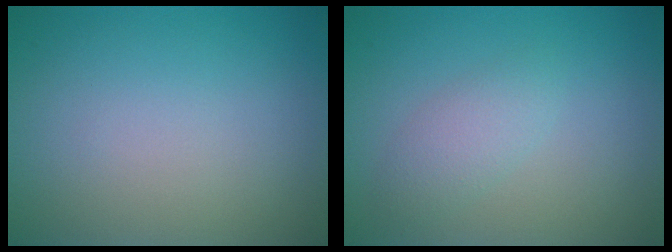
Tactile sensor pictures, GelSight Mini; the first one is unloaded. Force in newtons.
{"total": 2.1, "press": 2.1, "slide": 0.0}